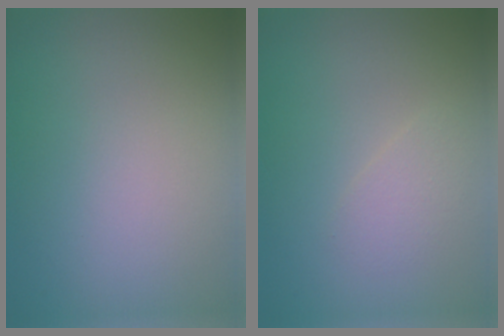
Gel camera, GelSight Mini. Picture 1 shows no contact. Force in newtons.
{"total": 1.3, "press": 1.3, "slide": 0.1}